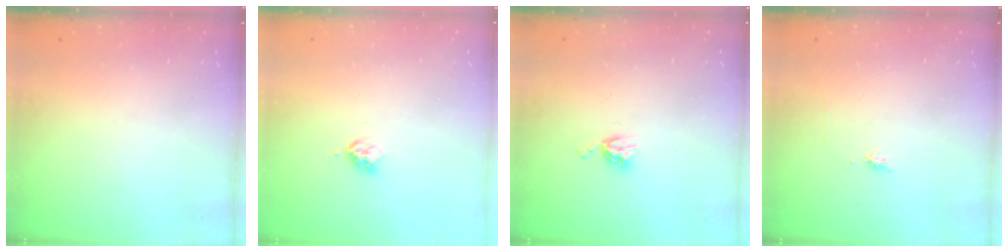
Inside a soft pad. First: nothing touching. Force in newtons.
{"total": 3.0, "press": 2.9, "slide": 0.4}
{"total": 6.1, "press": 6.1, "slide": 0.6}
{"total": 4.8, "press": 4.7, "slide": 0.6}